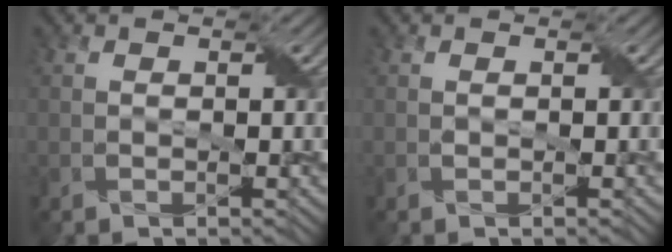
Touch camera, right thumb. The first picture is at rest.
{"total": 0.0}